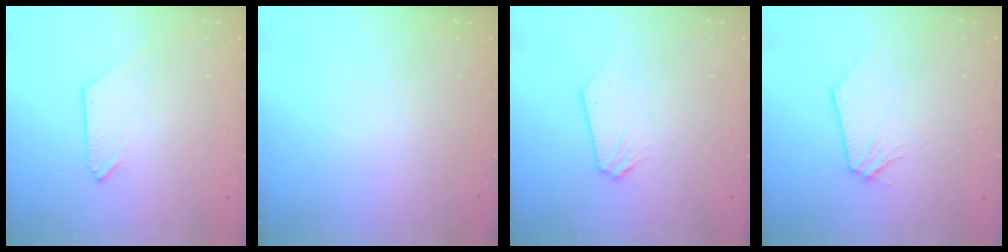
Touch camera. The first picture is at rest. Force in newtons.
{"total": 0.0}
{"total": 0.0}
{"total": 0.0}